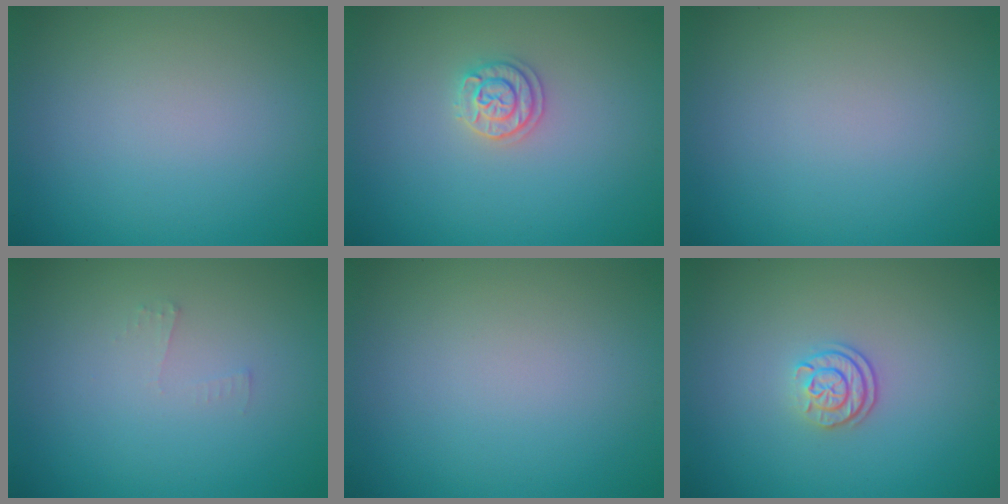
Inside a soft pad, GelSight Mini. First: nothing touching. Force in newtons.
{"total": 1.9, "press": 1.9, "slide": 0.2}
{"total": 0.0}
{"total": 0.7, "press": 0.7, "slide": 0.1}
{"total": 0.0}
{"total": 2.3, "press": 1.7, "slide": 1.5}